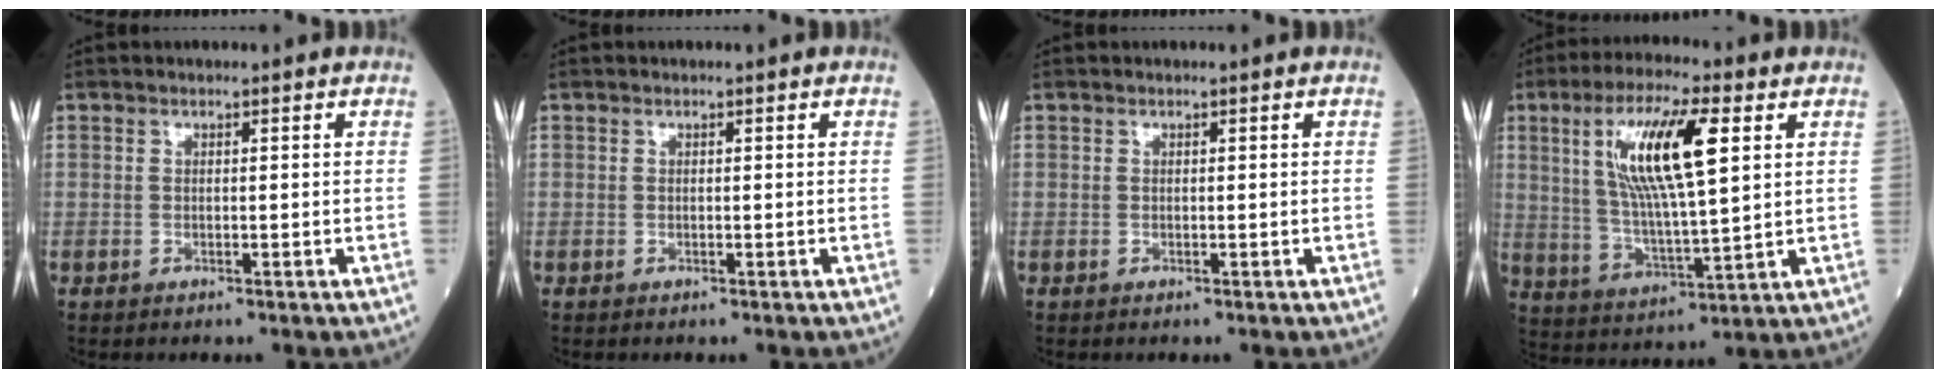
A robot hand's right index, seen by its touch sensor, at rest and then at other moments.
{"total": 0.0}
{"total": 0.0}
{"total": 14.4, "force": [4.6, 2.4, 13.4], "torque": [-0.262, 0.009, 0.085]}